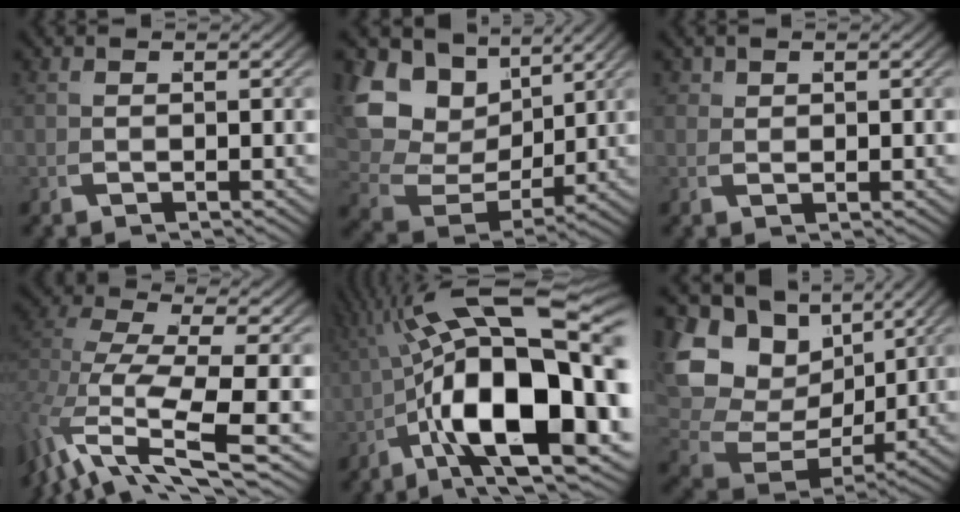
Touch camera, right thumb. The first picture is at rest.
{"total": 11.2, "force": [2.3, 8.0, 7.6], "torque": [-0.173, -0.030, 0.050]}
{"total": 1.4, "force": [1.1, 0.7, 0.4], "torque": [-0.009, -0.006, 0.025]}
{"total": 9.4, "force": [-1.4, 5.0, 7.8], "torque": [-0.181, -0.042, 0.001]}
{"total": 16.5, "force": [0.3, 7.9, 14.5], "torque": [-0.272, -0.044, 0.030]}
{"total": 12.3, "force": [2.1, 8.7, 8.4], "torque": [-0.197, -0.038, 0.050]}